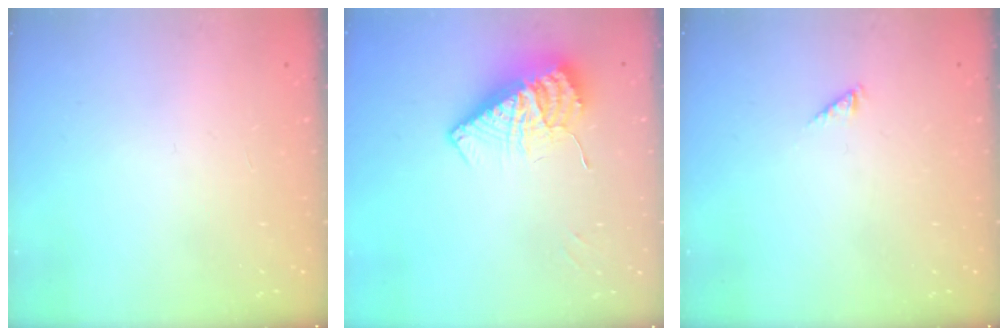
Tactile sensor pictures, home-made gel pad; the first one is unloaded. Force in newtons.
{"total": 11.8, "press": 11.8, "slide": 1.0}
{"total": 0.0}